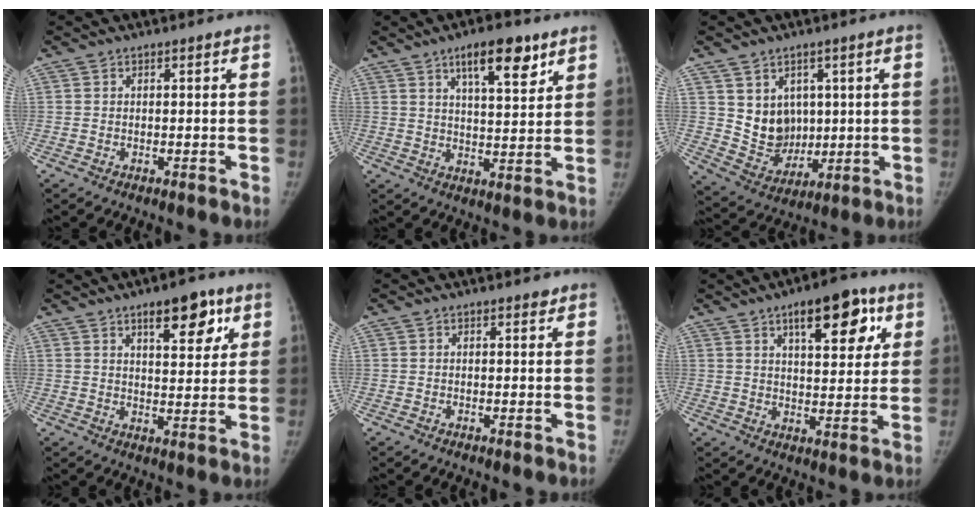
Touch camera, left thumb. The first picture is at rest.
{"total": 10.5, "force": [6.2, 3.5, 7.7], "torque": [-0.098, -0.033, 0.099]}
{"total": 9.5, "force": [2.5, 8.1, 4.2], "torque": [-0.031, -0.021, 0.065]}
{"total": 10.0, "force": [5.6, 4.2, 7.1], "torque": [-0.072, -0.027, 0.081]}
{"total": 0.7, "force": [0.5, 0.3, 0.2], "torque": [-0.001, -0.004, 0.004]}
{"total": 13.3, "force": [6.6, 5.7, 10.1], "torque": [-0.101, -0.020, 0.091]}